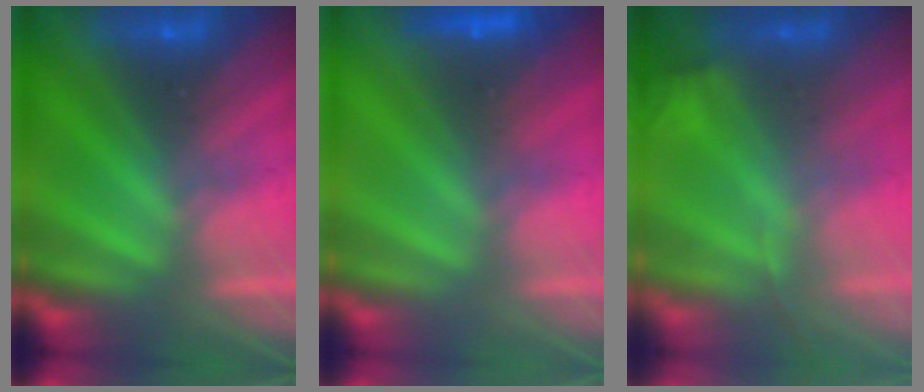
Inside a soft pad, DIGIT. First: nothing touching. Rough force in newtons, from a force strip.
{"total": 2.4}
{"total": 1.1}